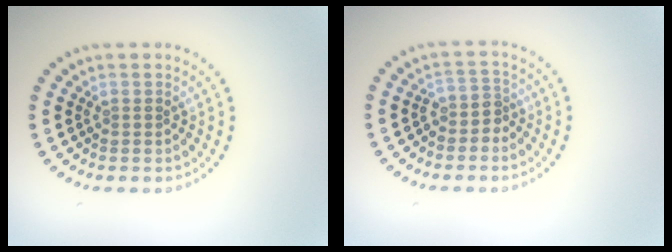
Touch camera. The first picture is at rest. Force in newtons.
{"total": 2.0, "press": 1.5, "slide": 1.2}